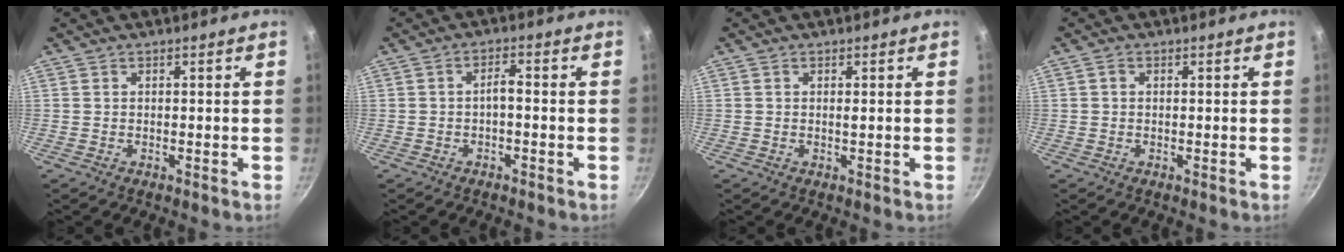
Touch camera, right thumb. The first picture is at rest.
{"total": 2.3, "force": [-0.8, 0.8, 2.0], "torque": [-0.038, 0.018, -0.016]}
{"total": 0.5, "force": [0.1, 0.1, 0.5], "torque": [-0.010, 0.000, 0.001]}
{"total": 1.0, "force": [0.2, 0.8, 0.6], "torque": [-0.010, 0.006, 0.002]}